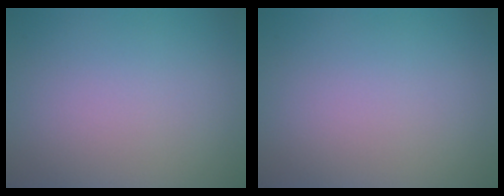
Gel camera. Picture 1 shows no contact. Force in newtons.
{"total": 0.0}